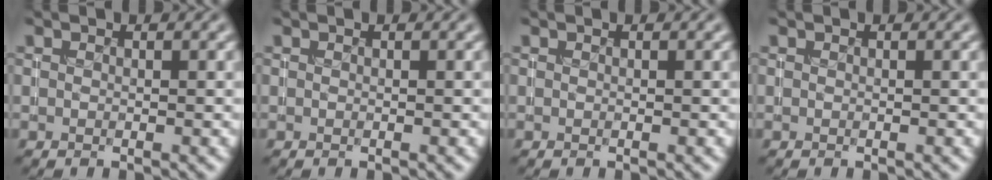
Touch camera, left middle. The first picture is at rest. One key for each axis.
{"total": 0.0}
{"total": 0.0}
{"total": 0.0}